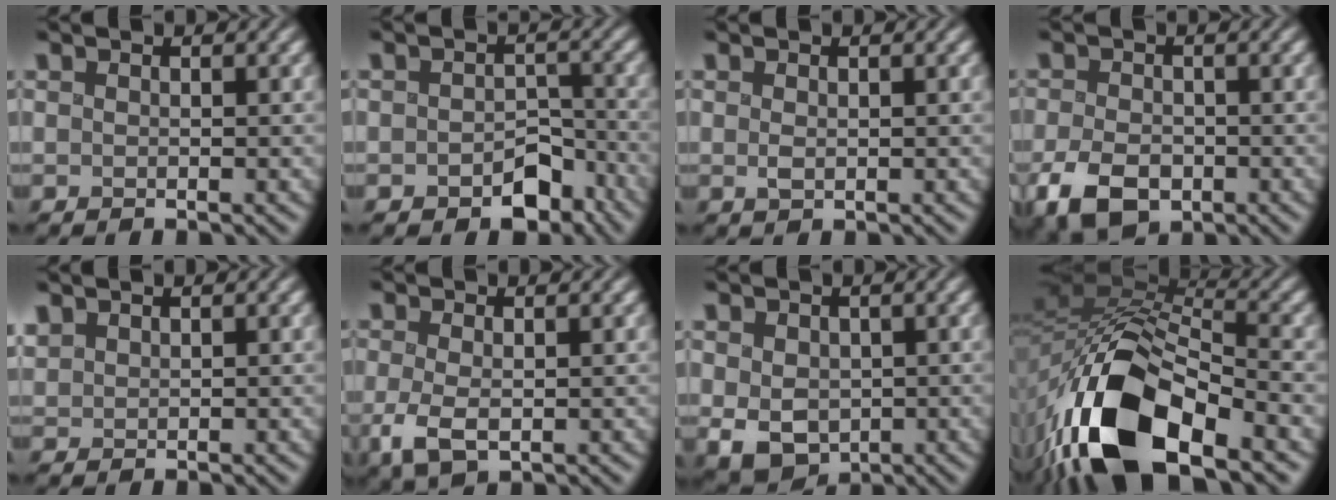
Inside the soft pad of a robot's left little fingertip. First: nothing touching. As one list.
[{"total": 3.9, "force": [-2.5, 2.3, 1.9], "torque": [-0.020, -0.006, -0.040]}, {"total": 0.6, "force": [0.1, 0.4, 0.5], "torque": [-0.009, -0.002, 0.005]}, {"total": 5.7, "force": [-2.7, 3.7, 3.4], "torque": [-0.068, -0.012, -0.055]}, {"total": 1.2, "force": [1.1, 0.5, 0.3], "torque": [-0.007, 0.008, 0.026]}, {"total": 3.2, "force": [-0.7, 1.7, 2.5], "torque": [-0.056, -0.003, -0.014]}, {"total": 4.2, "force": [-0.4, 3.3, 2.5], "torque": [-0.058, -0.015, -0.005]}, {"total": 14.9, "force": [-8.1, 6.7, 10.6], "torque": [-0.206, -0.006, -0.154]}]